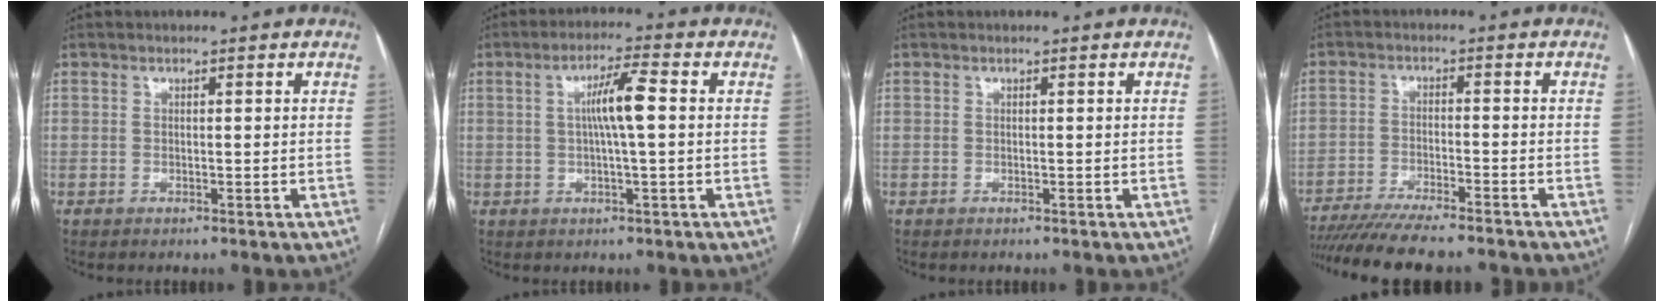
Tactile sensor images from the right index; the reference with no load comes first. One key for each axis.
{"total": 6.2, "fx": 0.7, "fy": 0.3, "fz": 6.1, "tx": -0.112, "ty": 0.009, "tz": 0.010}
{"total": 0.0}
{"total": 15.5, "fx": -13.5, "fy": 1.5, "fz": 7.3, "tx": -0.122, "ty": -0.025, "tz": -0.204}